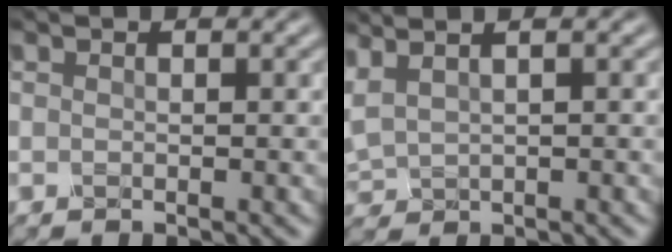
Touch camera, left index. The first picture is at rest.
{"total": 2.9, "force": [2.0, 1.1, 1.9], "torque": [-0.061, 0.029, 0.038]}